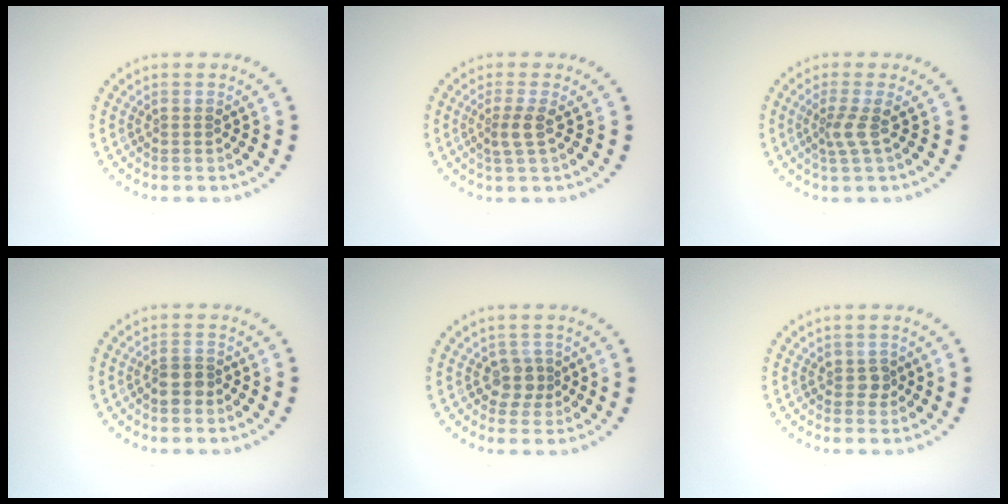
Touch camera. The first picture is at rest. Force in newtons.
{"total": 1.8, "press": 1.5, "slide": 1.1}
{"total": 2.0, "press": 1.4, "slide": 1.5}
{"total": 2.0, "press": 1.7, "slide": 1.0}
{"total": 2.0, "press": 1.7, "slide": 1.1}
{"total": 0.9, "press": 0.8, "slide": 0.3}